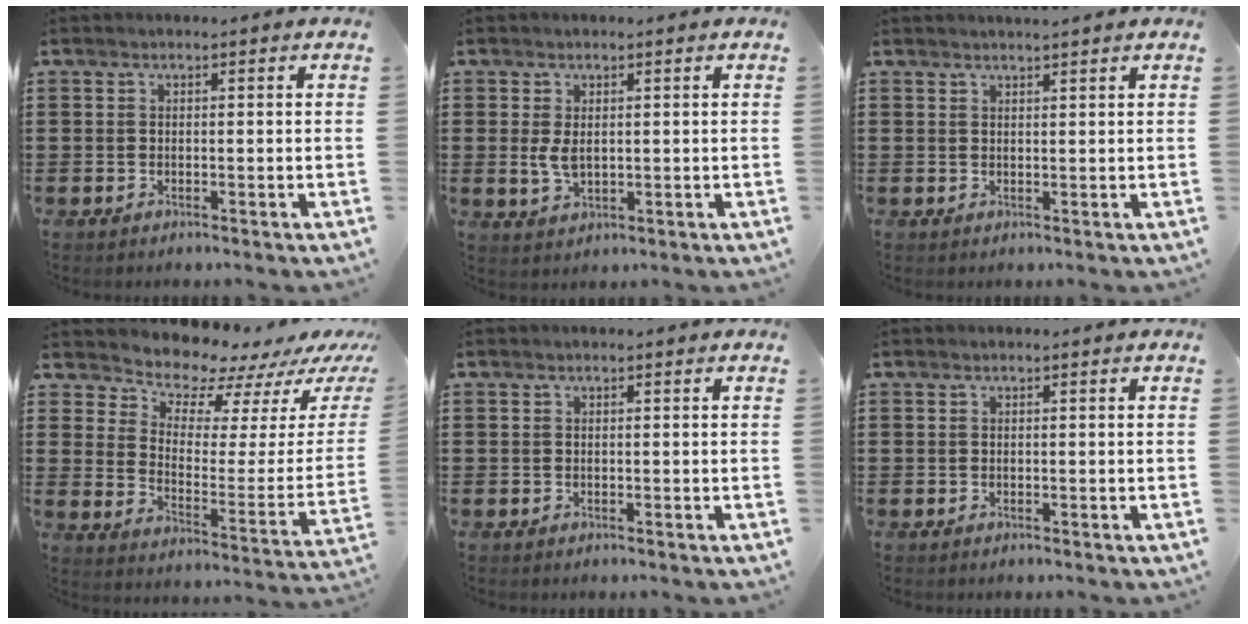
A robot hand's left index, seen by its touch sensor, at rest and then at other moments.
{"total": 3.1, "force": [0.4, 1.6, 2.6], "torque": [-0.068, -0.002, 0.003]}
{"total": 1.2, "force": [1.2, 0.0, 0.2], "torque": [-0.005, 0.000, 0.024]}
{"total": 7.0, "force": [6.8, 1.9, 0.3], "torque": [-0.034, -0.068, 0.116]}
{"total": 0.0}
{"total": 0.0}